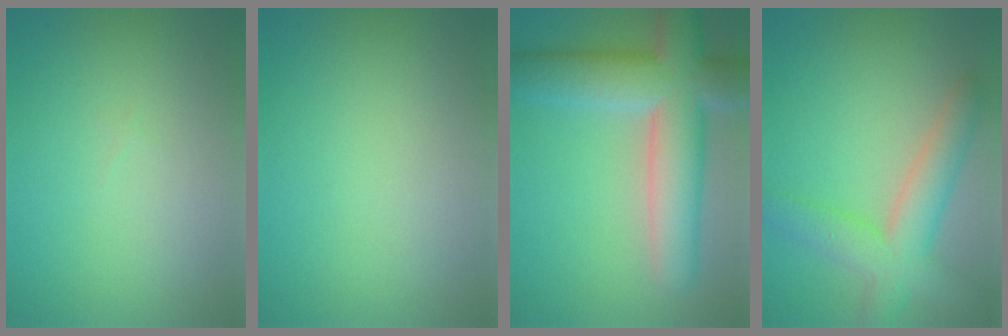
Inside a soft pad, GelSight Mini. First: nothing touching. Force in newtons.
{"total": 0.0}
{"total": 10.9, "press": 10.9, "slide": 1.1}
{"total": 6.3, "press": 6.3, "slide": 0.3}